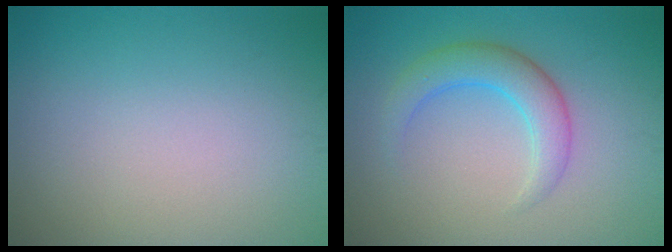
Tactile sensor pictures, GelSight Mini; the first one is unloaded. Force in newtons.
{"total": 3.6, "press": 3.6, "slide": 0.0}